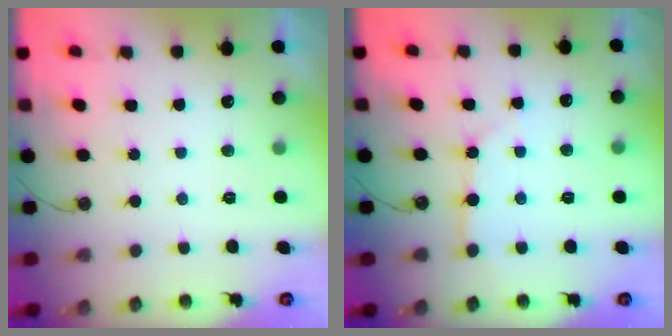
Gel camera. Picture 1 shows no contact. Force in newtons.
{"total": 3.4, "press": 3.4, "slide": 0.2}